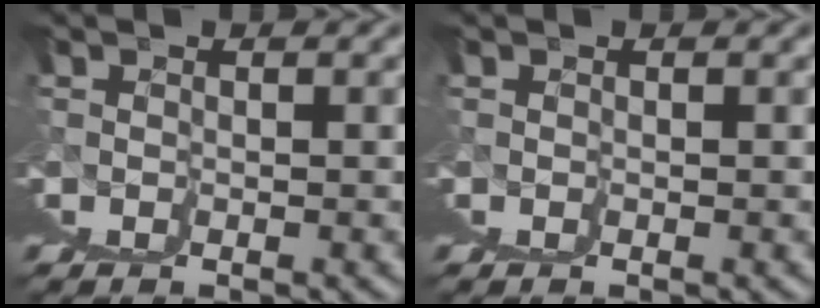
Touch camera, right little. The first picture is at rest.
{"total": 0.0}